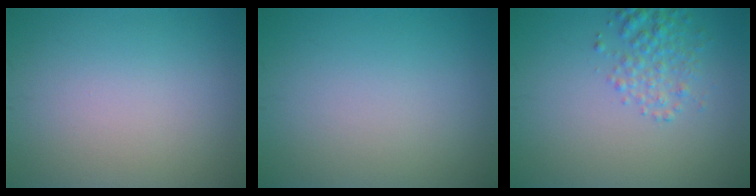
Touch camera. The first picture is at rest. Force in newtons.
{"total": 0.0}
{"total": 2.6, "press": 2.6, "slide": 0.1}